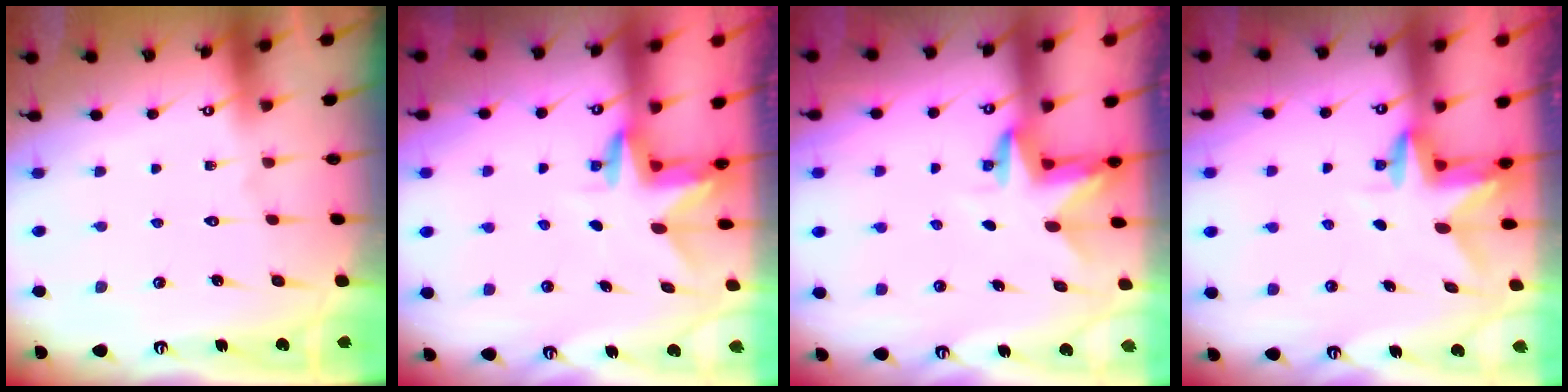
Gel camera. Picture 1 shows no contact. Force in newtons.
{"total": 3.0, "press": 3.0, "slide": 0.2}
{"total": 3.3, "press": 3.3, "slide": 0.1}
{"total": 3.0, "press": 3.0, "slide": 0.3}